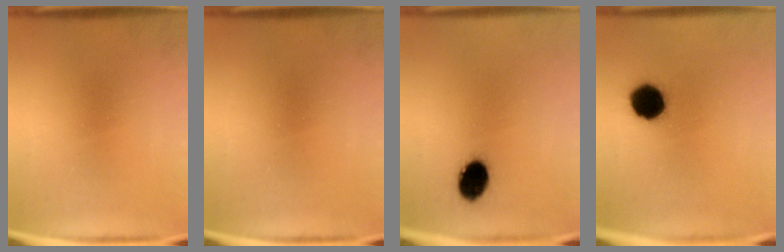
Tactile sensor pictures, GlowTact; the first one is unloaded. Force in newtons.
{"total": 0.0}
{"total": 7.5}
{"total": 10.3}